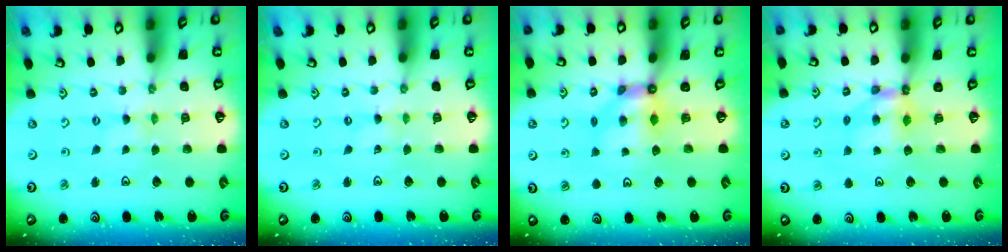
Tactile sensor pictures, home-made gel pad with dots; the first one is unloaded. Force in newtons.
{"total": 0.0}
{"total": 5.5, "press": 5.5, "slide": 0.3}
{"total": 6.2, "press": 6.2, "slide": 0.8}